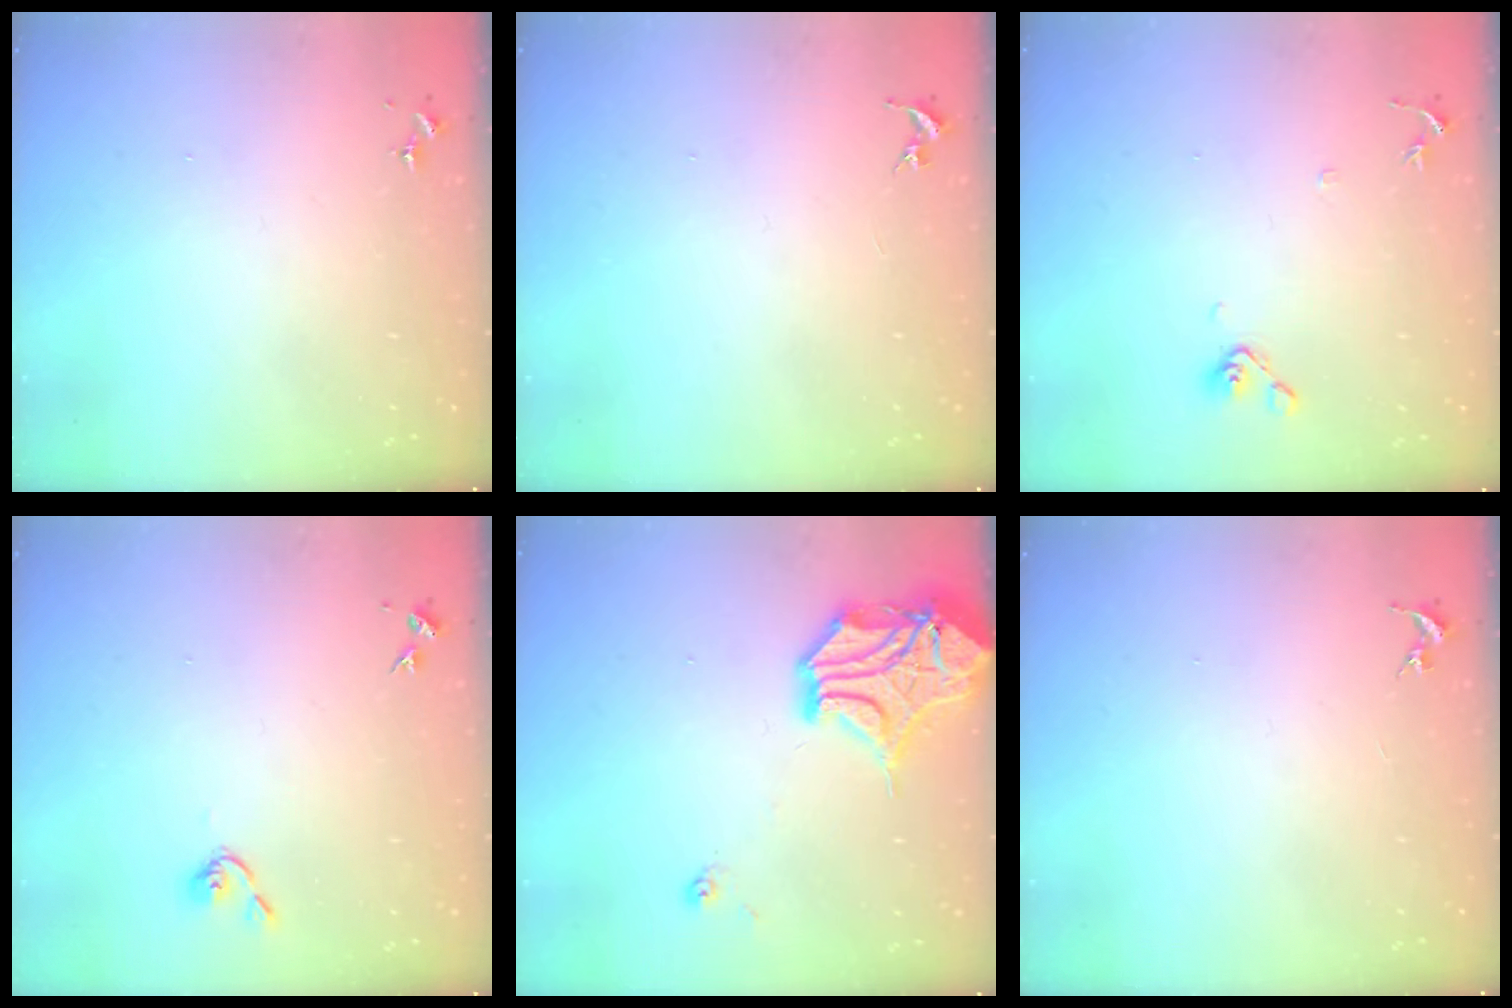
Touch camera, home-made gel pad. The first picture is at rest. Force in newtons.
{"total": 0.0}
{"total": 7.6, "press": 7.3, "slide": 2.0}
{"total": 4.0, "press": 3.9, "slide": 0.7}
{"total": 16.4, "press": 16.2, "slide": 2.5}
{"total": 0.0}